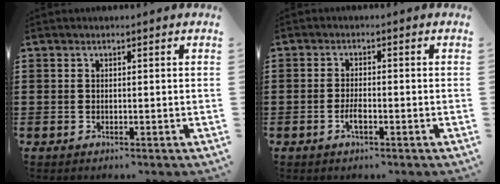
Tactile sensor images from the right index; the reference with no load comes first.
{"total": 2.4, "force": [-1.1, 0.6, 2.1], "torque": [-0.046, -0.001, -0.022]}